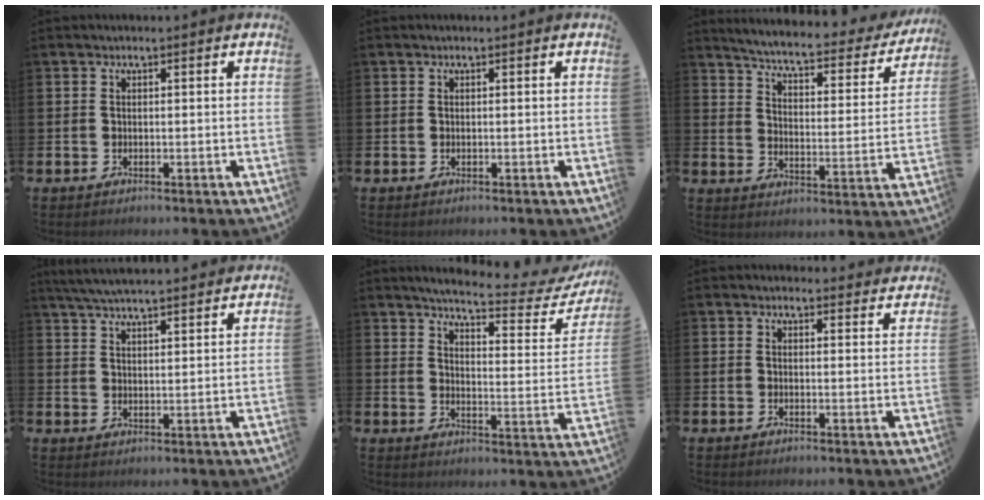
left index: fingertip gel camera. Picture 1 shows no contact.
{"total": 0.0}
{"total": 5.1, "force": [4.6, 0.8, 2.1], "torque": [-0.060, -0.039, 0.069]}
{"total": 5.4, "force": [5.3, 0.2, 1.2], "torque": [-0.045, -0.020, 0.096]}
{"total": 5.9, "force": [5.4, 0.2, 2.3], "torque": [-0.058, -0.045, 0.084]}
{"total": 1.9, "force": [1.8, 0.6, -0.1], "torque": [0.005, -0.006, 0.032]}